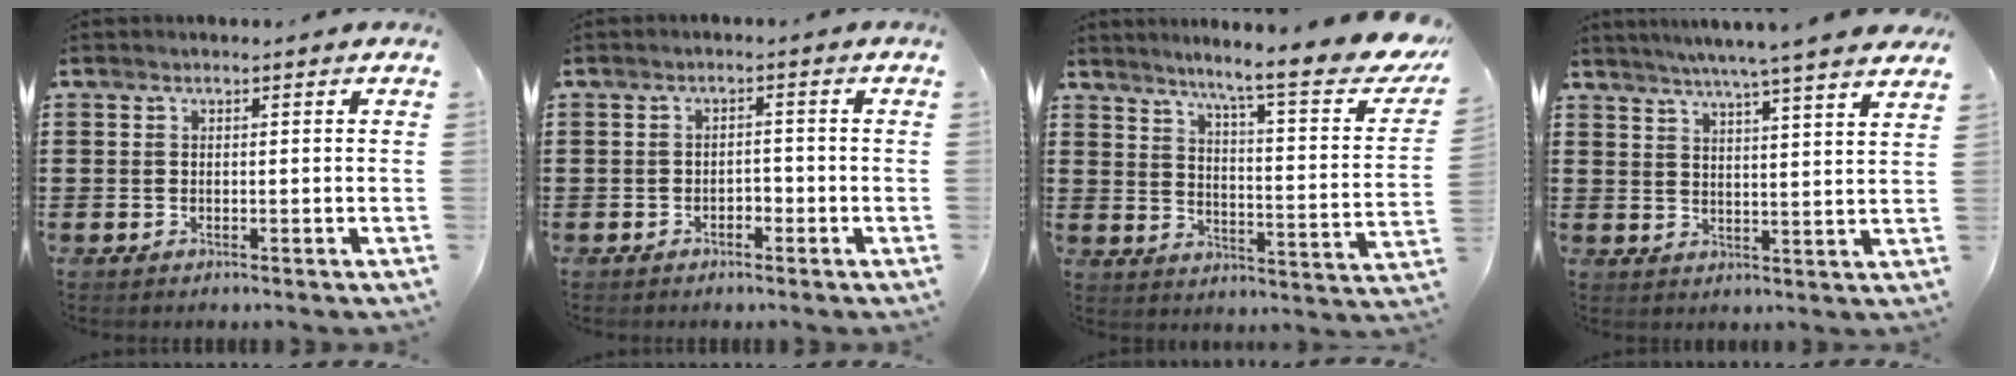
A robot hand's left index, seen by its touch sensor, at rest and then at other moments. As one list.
[{"total": 1.6, "force": [-1.3, 0.7, 0.4], "torque": [-0.015, 0.001, -0.031]}, {"total": 8.6, "force": [6.7, -0.1, 5.4], "torque": [-0.098, -0.058, 0.098]}, {"total": 4.9, "force": [4.5, -0.9, 1.7], "torque": [-0.050, -0.025, 0.075]}]